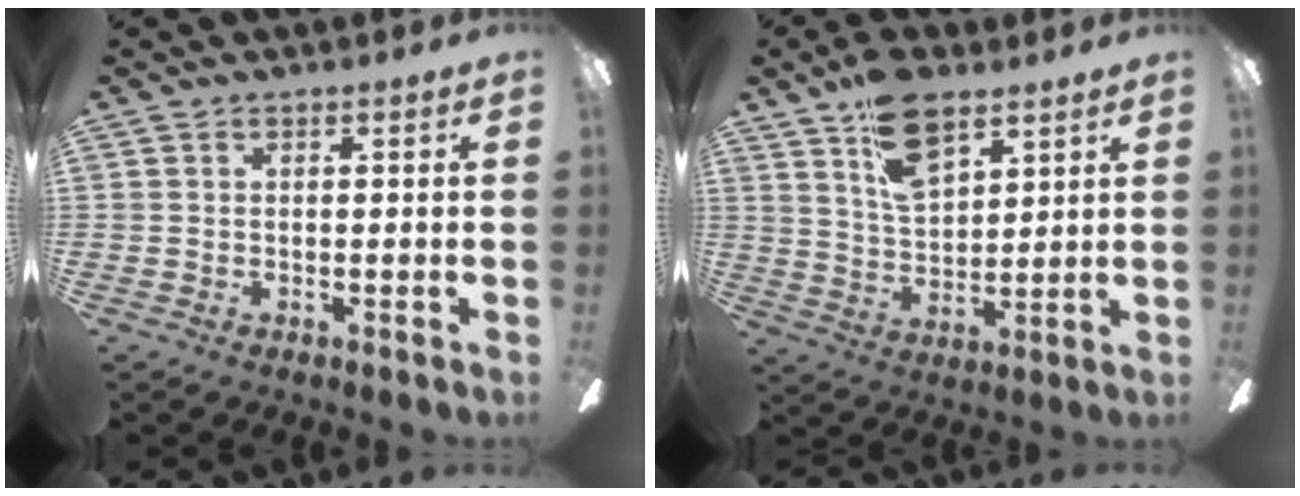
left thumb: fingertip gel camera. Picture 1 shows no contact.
{"total": 12.4, "force": [8.2, 6.1, 7.1], "torque": [-0.117, -0.033, 0.148]}